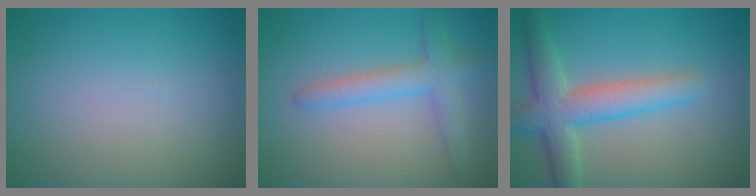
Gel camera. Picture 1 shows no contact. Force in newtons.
{"total": 3.2, "press": 3.2, "slide": 0.1}
{"total": 5.4, "press": 5.4, "slide": 0.1}